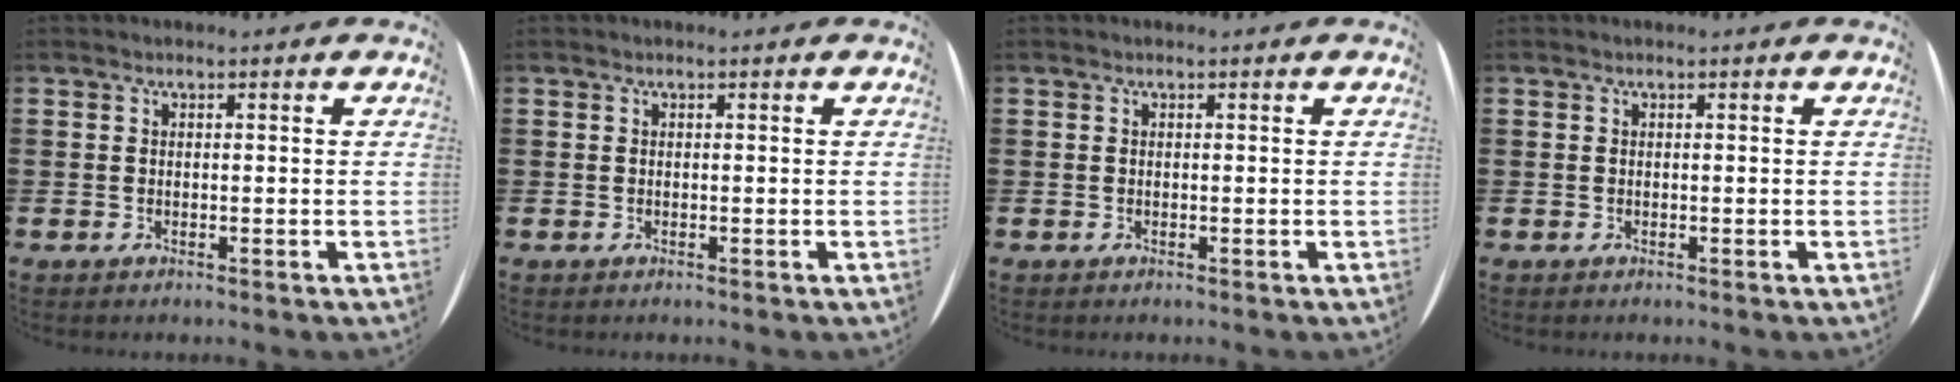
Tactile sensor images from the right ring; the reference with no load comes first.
{"total": 0.0}
{"total": 0.0}
{"total": 0.0}